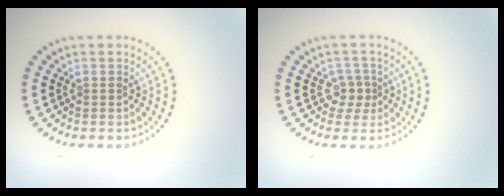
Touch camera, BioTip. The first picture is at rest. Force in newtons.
{"total": 2.0, "press": 1.5, "slide": 1.2}